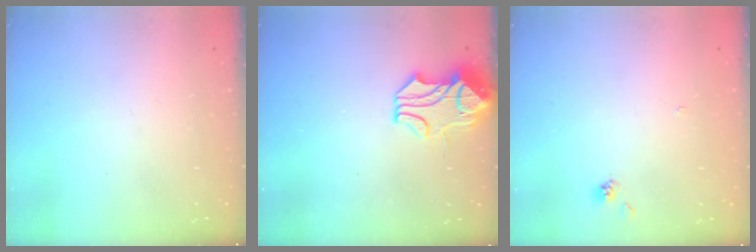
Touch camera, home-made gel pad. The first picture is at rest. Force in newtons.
{"total": 2.0, "press": 1.3, "slide": 1.5}
{"total": 1.4, "press": 1.4, "slide": 0.3}